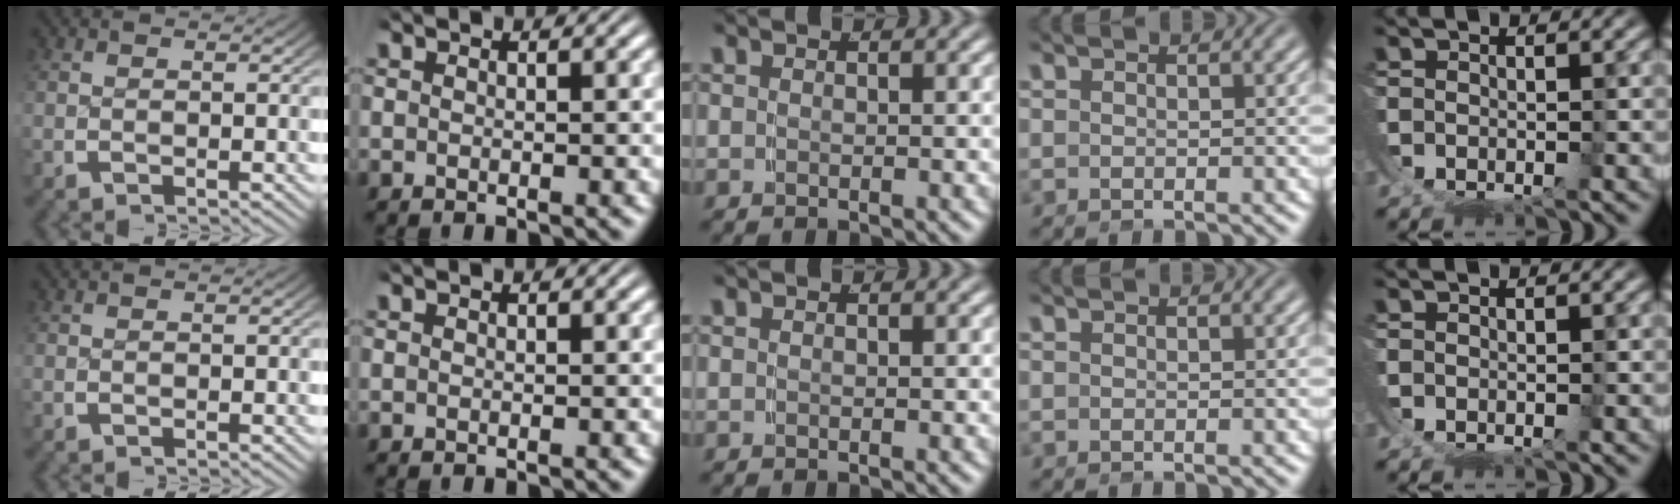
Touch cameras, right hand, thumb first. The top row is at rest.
{}